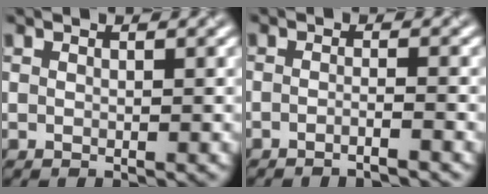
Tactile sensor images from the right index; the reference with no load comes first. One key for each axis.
{"total": 1.7, "fx": -1.6, "fy": 0.2, "fz": 0.6, "tx": -0.001, "ty": -0.005, "tz": -0.037}